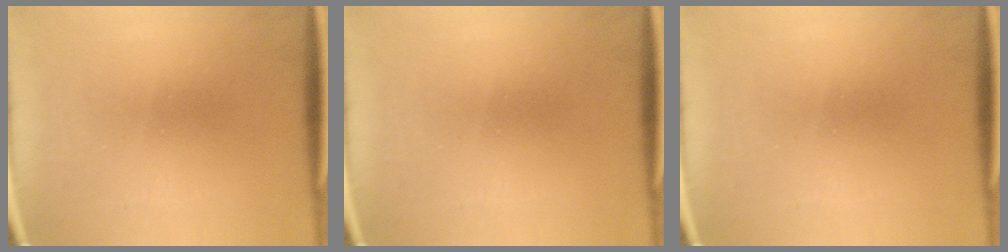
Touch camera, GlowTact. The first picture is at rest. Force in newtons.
{"total": 0.0}
{"total": 0.0}